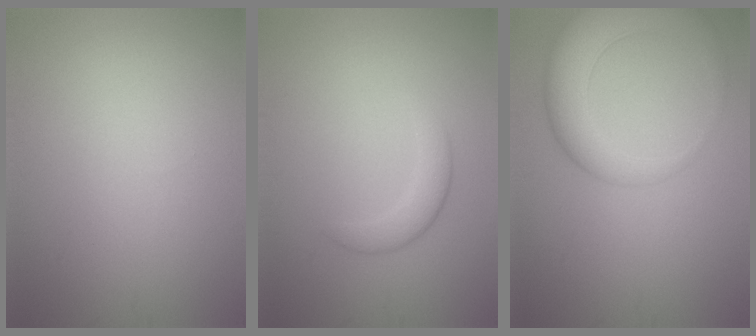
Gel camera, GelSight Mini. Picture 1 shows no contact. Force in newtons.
{"total": 2.1, "press": 2.1, "slide": 0.0}
{"total": 6.0, "press": 6.0, "slide": 0.4}